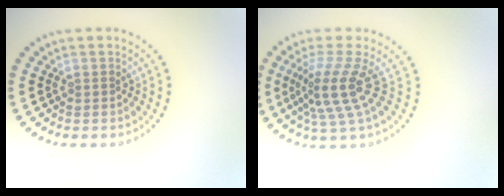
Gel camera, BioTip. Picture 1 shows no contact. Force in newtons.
{"total": 4.0, "press": 2.8, "slide": 2.9}